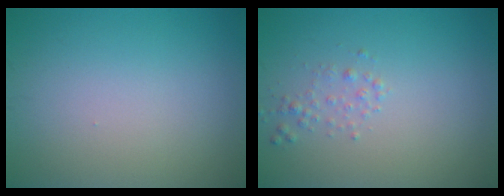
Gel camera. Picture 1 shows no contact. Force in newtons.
{"total": 1.0, "press": 1.0, "slide": 0.0}